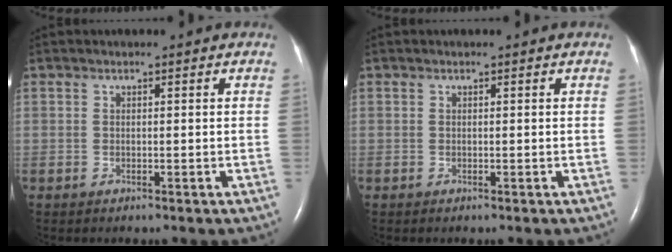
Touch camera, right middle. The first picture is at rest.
{"total": 0.0}